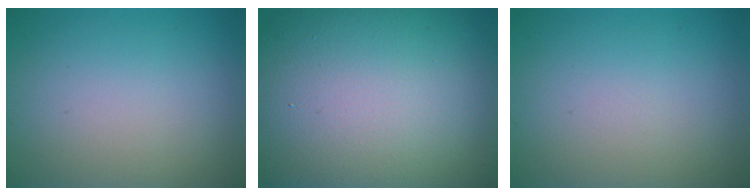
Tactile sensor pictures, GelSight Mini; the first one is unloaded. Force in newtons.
{"total": 20.7, "press": 20.7, "slide": 1.3}
{"total": 0.0}